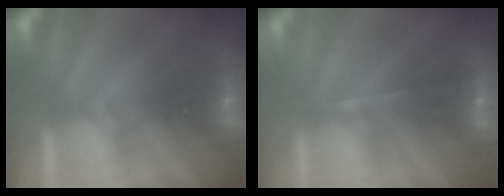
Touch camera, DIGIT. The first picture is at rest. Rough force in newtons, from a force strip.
{"total": 1.7}